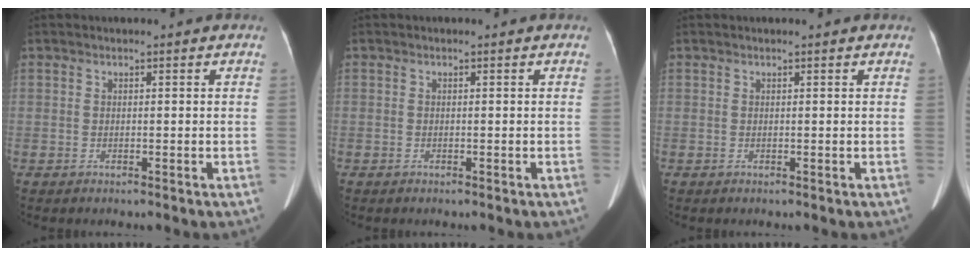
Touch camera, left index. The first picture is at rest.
{"total": 0.6, "force": [-0.3, 0.5, -0.1], "torque": [0.002, 0.007, -0.007]}
{"total": 0.7, "force": [0.6, 0.1, 0.2], "torque": [-0.006, 0.018, 0.006]}